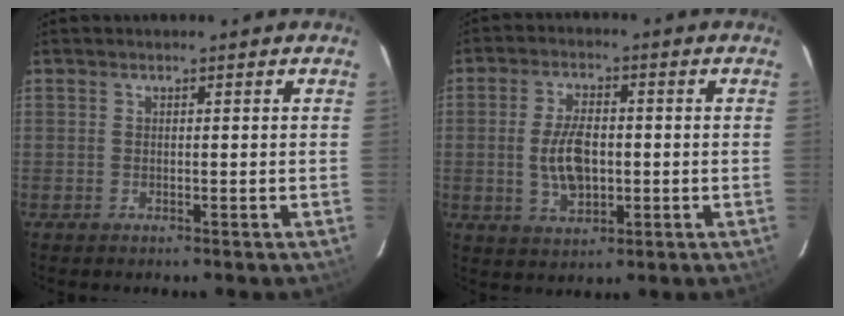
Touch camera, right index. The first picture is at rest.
{"total": 8.5, "force": [-0.7, 4.6, 7.1], "torque": [-0.139, 0.000, -0.007]}